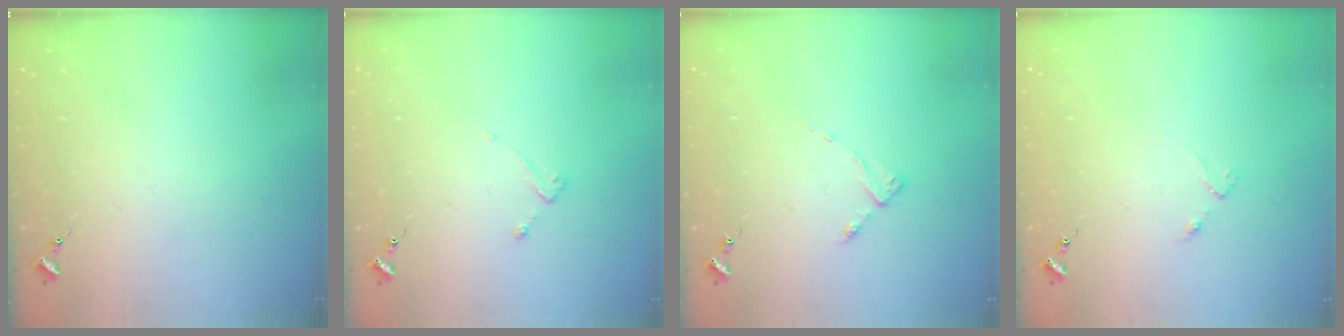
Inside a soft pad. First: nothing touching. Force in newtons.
{"total": 2.2, "press": 2.1, "slide": 0.4}
{"total": 2.9, "press": 2.8, "slide": 0.4}
{"total": 2.5, "press": 2.4, "slide": 0.4}